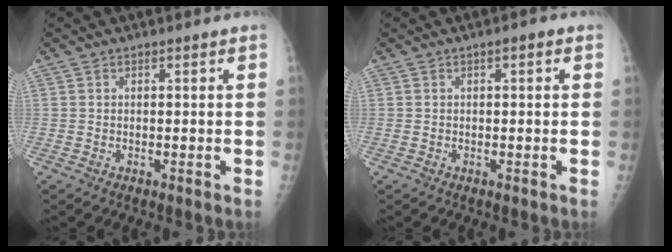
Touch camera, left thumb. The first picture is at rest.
{"total": 1.3, "force": [0.5, 0.4, 1.2], "torque": [-0.013, 0.004, 0.003]}